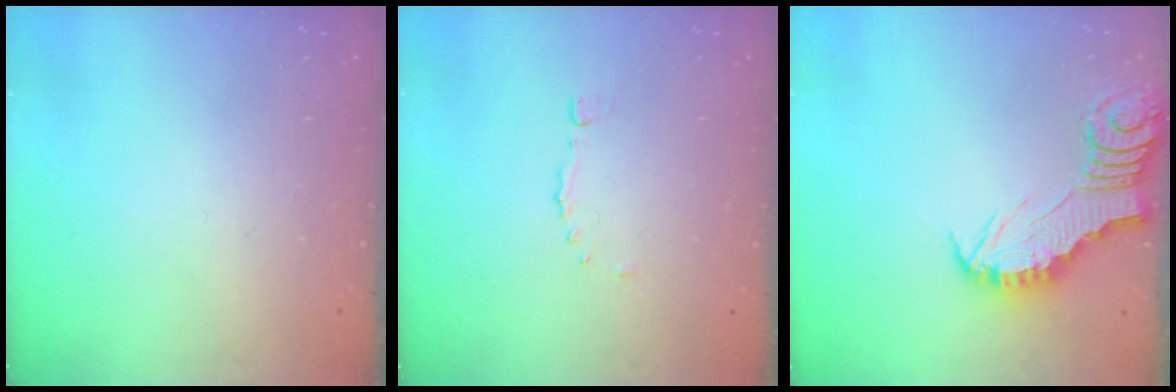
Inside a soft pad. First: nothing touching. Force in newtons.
{"total": 1.7, "press": 1.5, "slide": 0.7}
{"total": 2.5, "press": 2.5, "slide": 0.2}